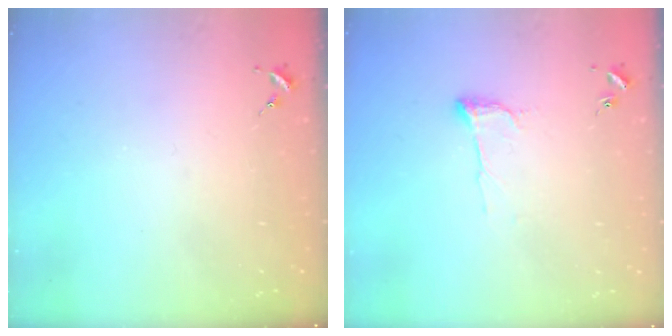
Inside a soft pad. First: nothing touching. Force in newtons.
{"total": 7.1, "press": 7.1, "slide": 0.7}